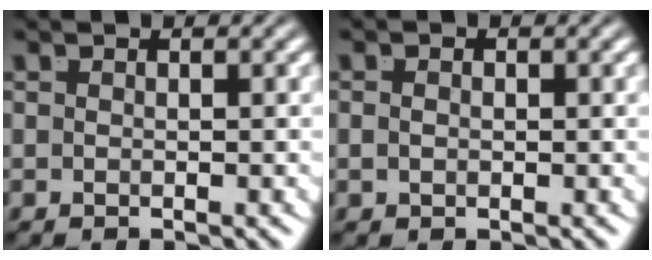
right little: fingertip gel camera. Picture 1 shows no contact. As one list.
[{"total": 0.5, "force": [-0.2, -0.3, 0.4], "torque": [-0.012, -0.010, 0.006]}]